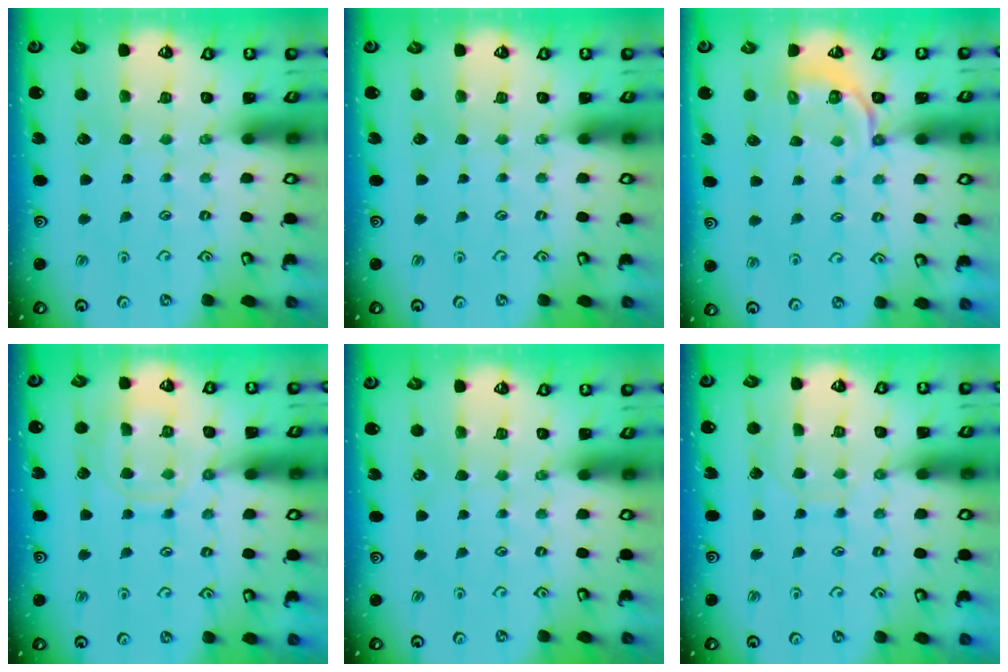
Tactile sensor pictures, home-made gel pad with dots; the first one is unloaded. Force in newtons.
{"total": 0.0}
{"total": 5.1, "press": 4.8, "slide": 1.8}
{"total": 11.5, "press": 11.4, "slide": 1.0}
{"total": 0.0}
{"total": 5.0, "press": 5.0, "slide": 0.2}